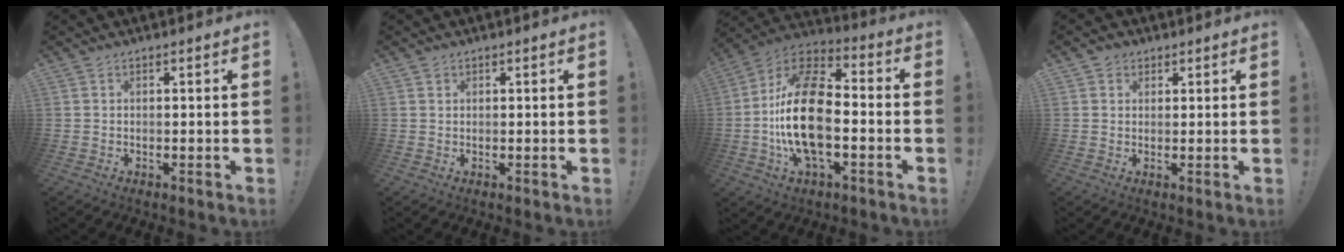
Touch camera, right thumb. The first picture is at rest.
{"total": 0.9, "force": [0.6, 0.7, 0.1], "torque": [0.005, -0.002, 0.011]}
{"total": 21.7, "force": [-3.2, 11.2, 18.2], "torque": [-0.353, 0.025, -0.052]}
{"total": 2.6, "force": [1.1, 2.2, 0.6], "torque": [-0.005, -0.001, 0.020]}